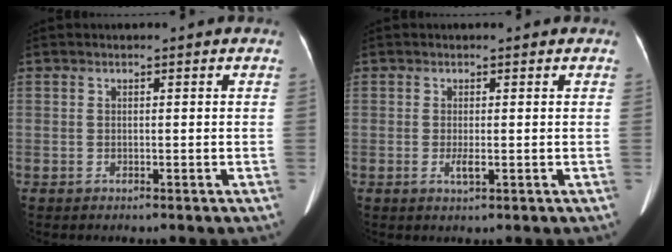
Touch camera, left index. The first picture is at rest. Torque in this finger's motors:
{"motor_torque": [0.32, 0.11, 0.27, 0.07]}